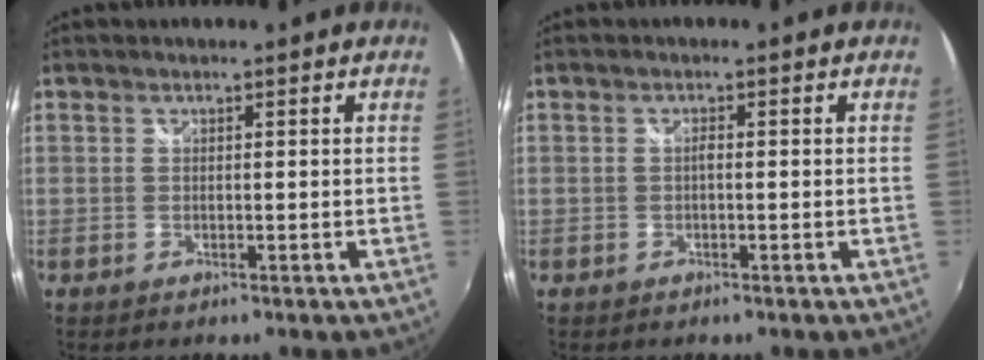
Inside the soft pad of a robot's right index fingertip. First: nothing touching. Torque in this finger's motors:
{"motor_torque": [0.19, -0.08, 0.10, 0.02]}